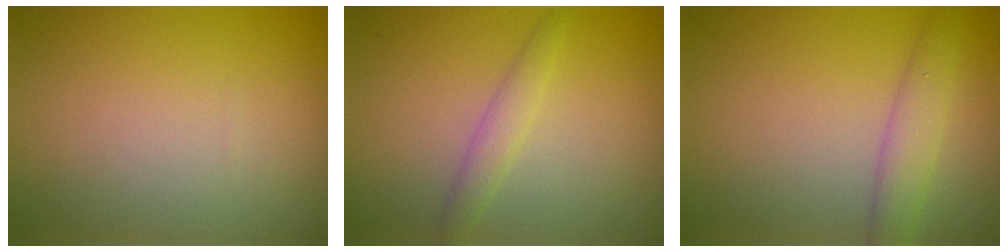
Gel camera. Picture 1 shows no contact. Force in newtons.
{"total": 1.7, "press": 1.7, "slide": 0.1}
{"total": 2.7, "press": 2.7, "slide": 0.1}